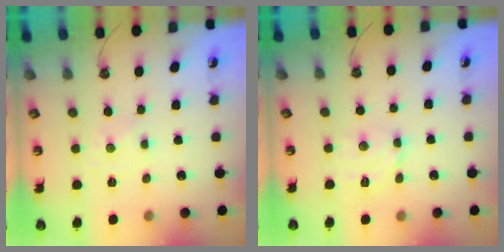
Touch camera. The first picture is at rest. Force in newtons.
{"total": 7.5, "press": 7.5, "slide": 0.8}